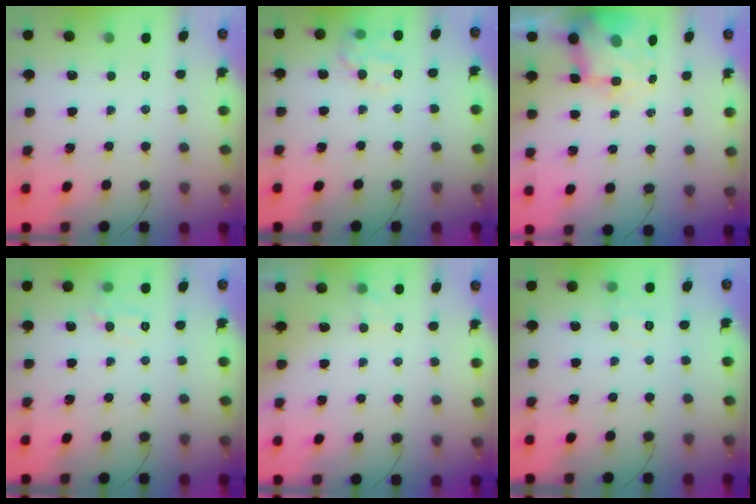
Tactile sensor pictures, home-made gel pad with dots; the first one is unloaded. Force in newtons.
{"total": 10.2, "press": 10.2, "slide": 0.4}
{"total": 7.8, "press": 7.7, "slide": 1.3}
{"total": 7.9, "press": 7.7, "slide": 1.7}
{"total": 2.4, "press": 1.9, "slide": 1.4}
{"total": 6.0, "press": 5.9, "slide": 1.3}